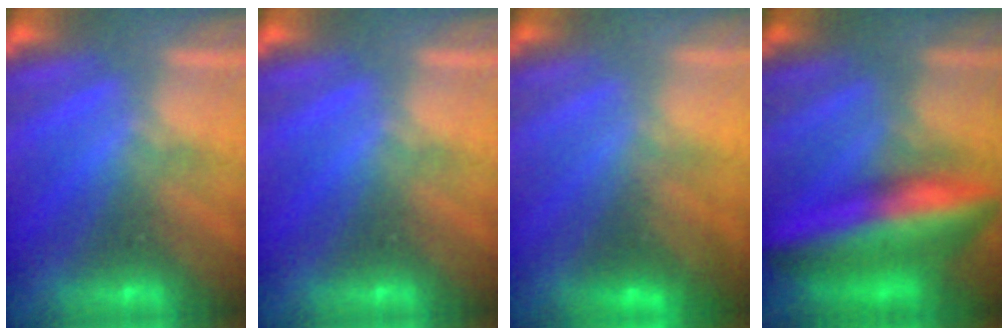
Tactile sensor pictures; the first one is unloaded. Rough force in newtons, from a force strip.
{"total": 0.0}
{"total": 2.9}
{"total": 7.4}